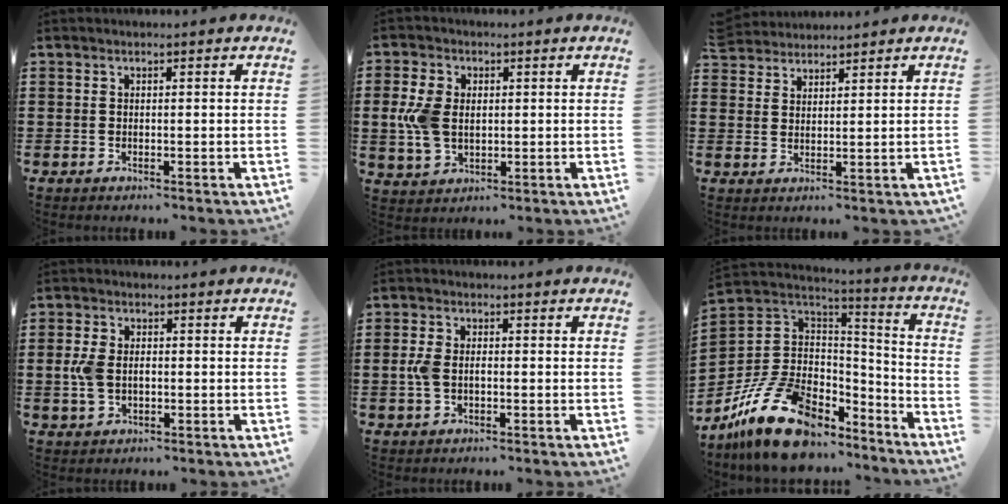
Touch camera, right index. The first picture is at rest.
{"total": 6.2, "force": [0.3, 4.3, 4.5], "torque": [-0.131, 0.001, -0.004]}
{"total": 3.4, "force": [3.3, 0.8, -0.4], "torque": [-0.002, -0.003, 0.065]}
{"total": 3.9, "force": [-0.2, 2.5, 3.0], "torque": [-0.083, 0.001, -0.012]}
{"total": 3.0, "force": [-0.3, 1.8, 2.4], "torque": [-0.069, -0.002, -0.014]}
{"total": 16.6, "force": [-9.0, 10.3, 9.4], "torque": [-0.210, 0.045, -0.156]}